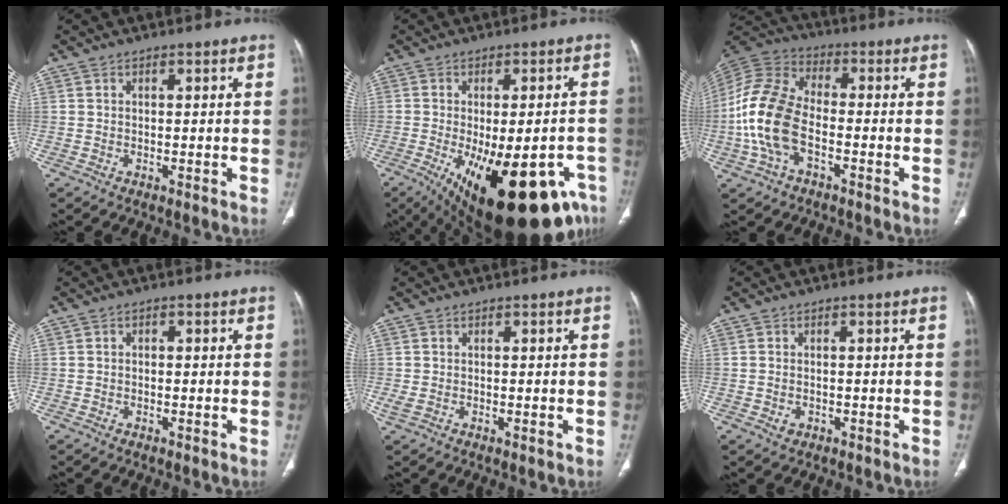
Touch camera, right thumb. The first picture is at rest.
{"total": 24.8, "force": [-11.7, 10.1, 19.3], "torque": [-0.221, -0.003, -0.144]}
{"total": 14.8, "force": [-3.5, 8.6, 11.6], "torque": [-0.253, 0.032, -0.072]}
{"total": 0.8, "force": [0.0, 0.6, 0.5], "torque": [-0.003, 0.003, -0.004]}
{"total": 1.6, "force": [-0.3, 0.8, 1.4], "torque": [-0.040, -0.001, 0.000]}
{"total": 1.6, "force": [-0.5, 1.3, 0.9], "torque": [-0.016, 0.007, -0.002]}